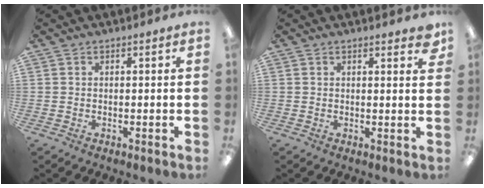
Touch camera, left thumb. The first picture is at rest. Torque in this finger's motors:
{"motor_torque": [0.39, 0.00, 0.38, -0.07, 0.03]}